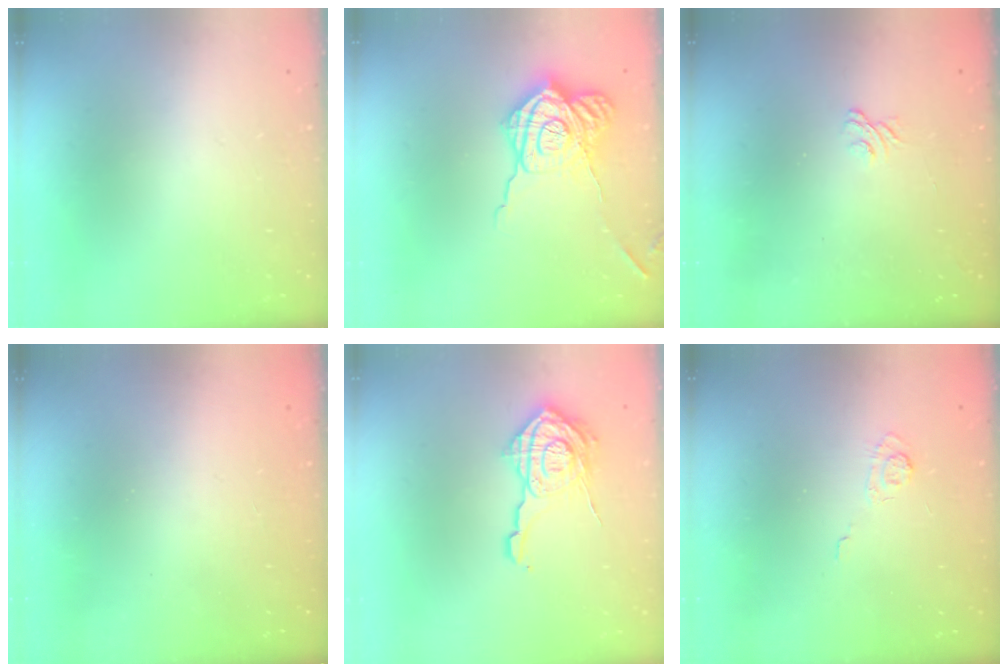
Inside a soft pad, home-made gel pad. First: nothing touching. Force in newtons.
{"total": 18.6, "press": 18.6, "slide": 1.4}
{"total": 1.9, "press": 1.5, "slide": 1.1}
{"total": 2.5, "press": 2.4, "slide": 0.8}
{"total": 15.0, "press": 15.0, "slide": 0.6}
{"total": 3.1, "press": 2.7, "slide": 1.6}